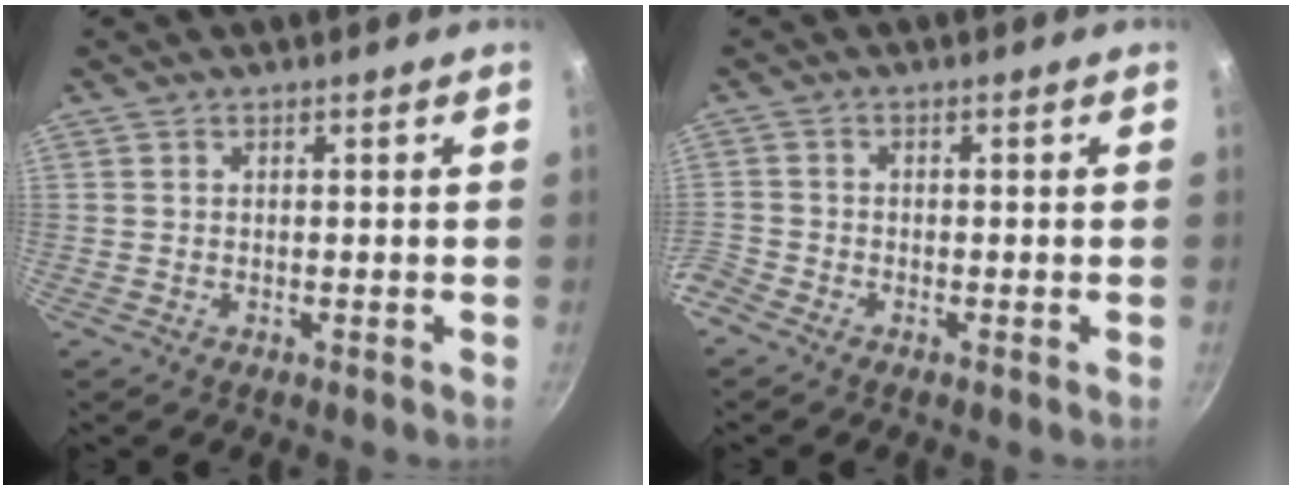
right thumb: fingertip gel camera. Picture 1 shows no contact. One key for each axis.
{"total": 2.8, "fx": -2.1, "fy": 1.5, "fz": 1.1, "tx": -0.045, "ty": 0.002, "tz": -0.052}